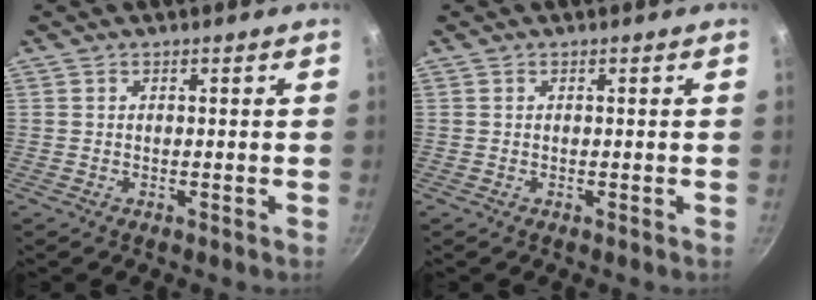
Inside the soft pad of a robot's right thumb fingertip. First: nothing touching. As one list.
[{"total": 0.0}]